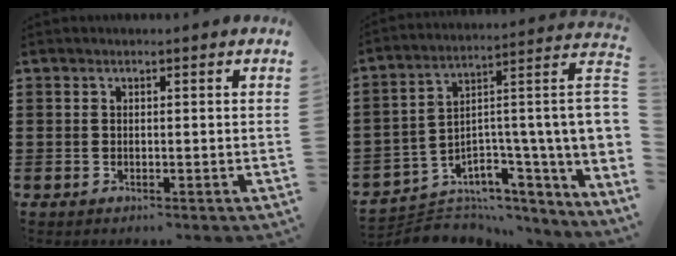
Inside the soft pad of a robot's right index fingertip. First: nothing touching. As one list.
[{"total": 6.5, "force": [-0.3, 2.9, 5.9], "torque": [-0.113, -0.023, -0.005]}]